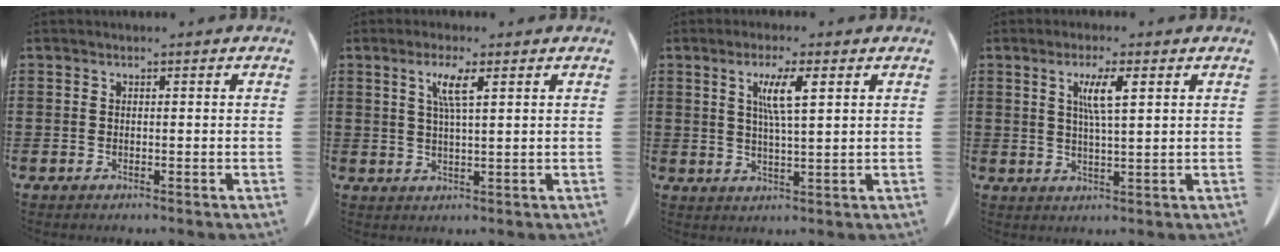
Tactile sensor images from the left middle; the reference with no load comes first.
{"total": 4.2, "force": [1.8, 0.3, 3.8], "torque": [-0.079, 0.002, 0.028]}
{"total": 5.5, "force": [2.2, 0.6, 5.0], "torque": [-0.103, 0.004, 0.034]}
{"total": 4.8, "force": [1.9, 0.5, 4.4], "torque": [-0.090, 0.004, 0.028]}